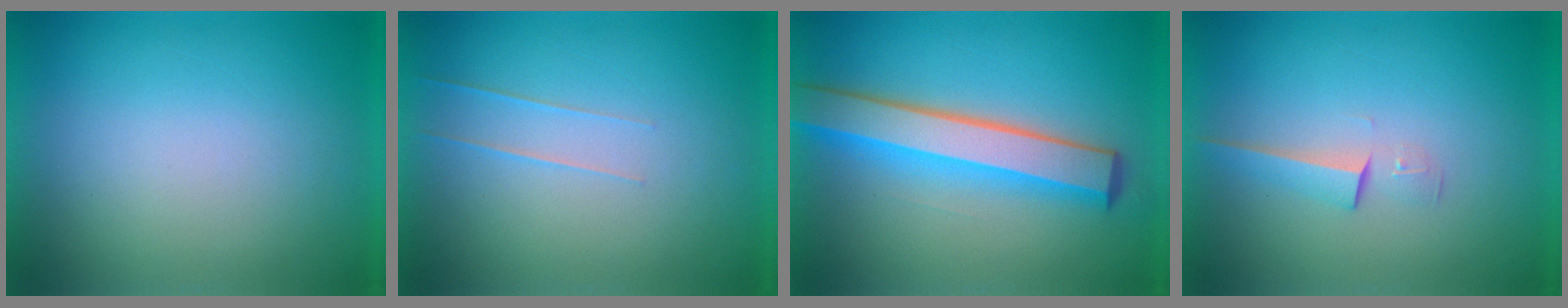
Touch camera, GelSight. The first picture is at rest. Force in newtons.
{"total": 1.7}
{"total": 6.5}
{"total": 2.3}